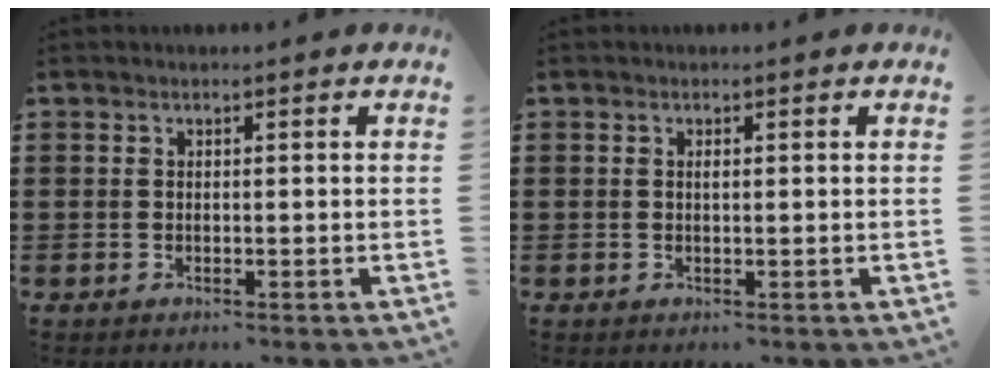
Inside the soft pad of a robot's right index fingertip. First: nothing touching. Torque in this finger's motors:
{"motor_torque": [0.17, 0.10, 0.00, 0.04]}